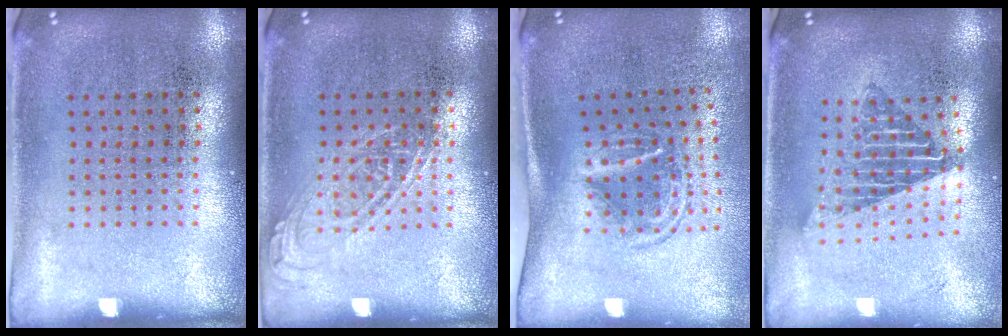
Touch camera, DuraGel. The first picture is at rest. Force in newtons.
{"total": 1.0, "press": 1.0, "slide": 0.2}
{"total": 1.8, "press": 1.2, "slide": 1.3}
{"total": 1.8, "press": 1.4, "slide": 1.0}